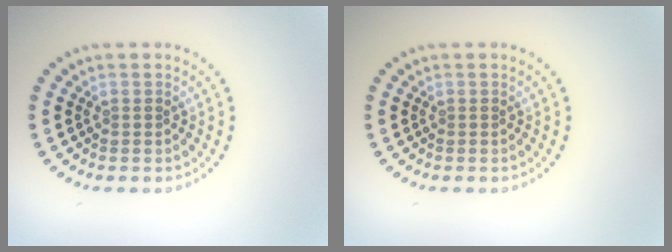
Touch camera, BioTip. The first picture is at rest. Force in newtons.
{"total": 0.0}